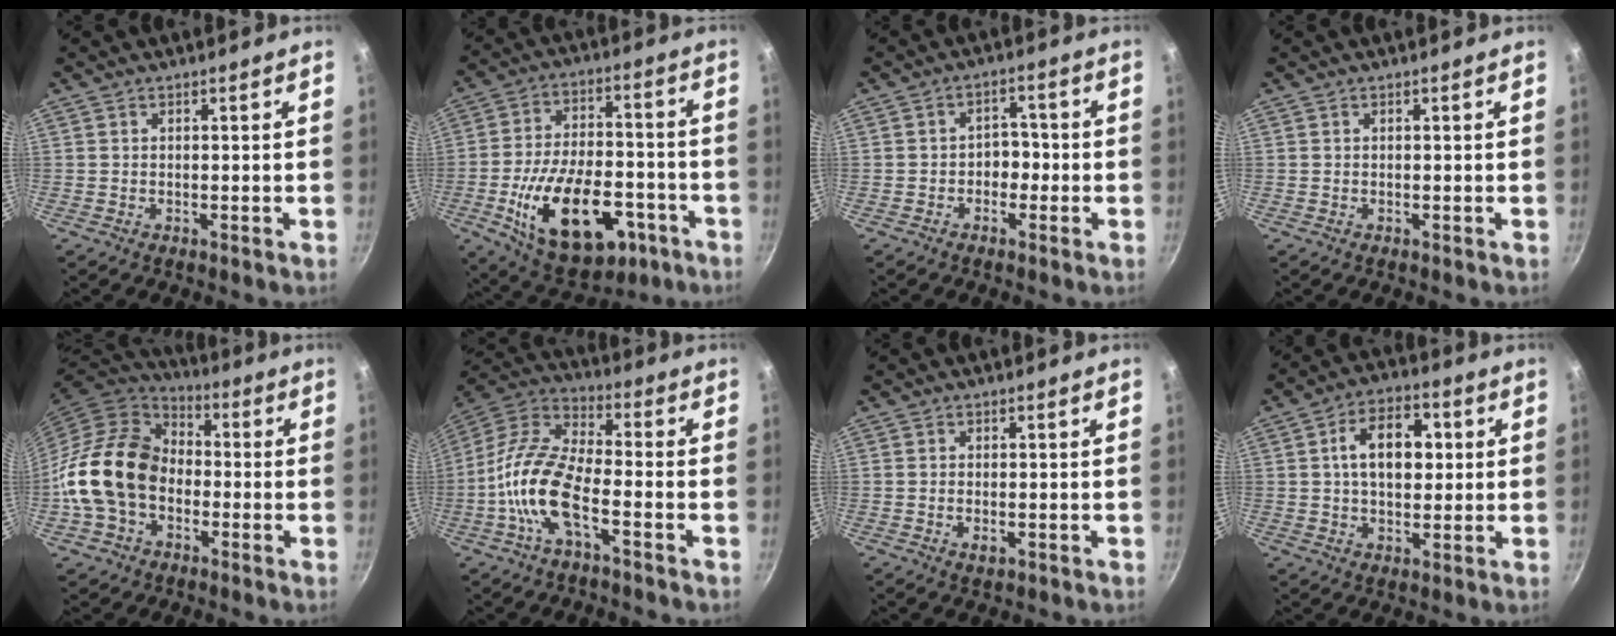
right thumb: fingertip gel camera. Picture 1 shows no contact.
{"total": 22.4, "force": [-8.2, 12.4, 16.8], "torque": [-0.262, 0.038, -0.116]}
{"total": 3.8, "force": [-1.1, 2.9, 2.2], "torque": [0.004, 0.018, -0.021]}
{"total": 0.0}
{"total": 17.9, "force": [-3.0, 13.4, 11.6], "torque": [-0.182, 0.041, -0.069]}
{"total": 13.9, "force": [-5.1, 5.4, 11.7], "torque": [-0.231, 0.043, -0.116]}
{"total": 1.8, "force": [-0.6, 0.9, 1.5], "torque": [-0.028, -0.003, -0.008]}
{"total": 11.7, "force": [1.9, 7.5, 8.8], "torque": [-0.109, 0.012, 0.021]}